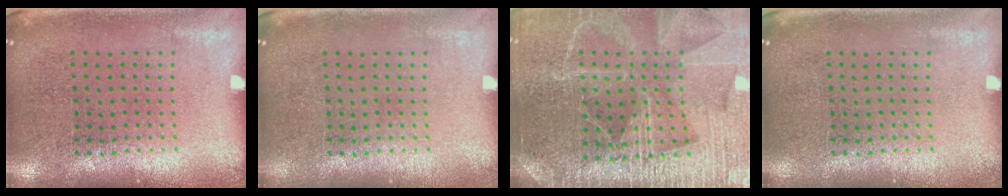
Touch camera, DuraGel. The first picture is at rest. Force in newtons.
{"total": 0.0}
{"total": 4.5, "press": 4.2, "slide": 1.7}
{"total": 0.0}